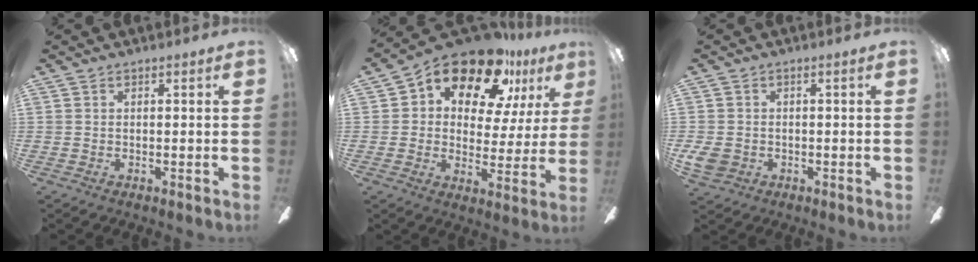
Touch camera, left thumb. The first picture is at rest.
{"total": 17.6, "force": [12.3, 8.6, 9.2], "torque": [-0.160, -0.074, 0.213]}
{"total": 4.2, "force": [-1.4, 3.3, 2.3], "torque": [-0.063, -0.001, -0.030]}